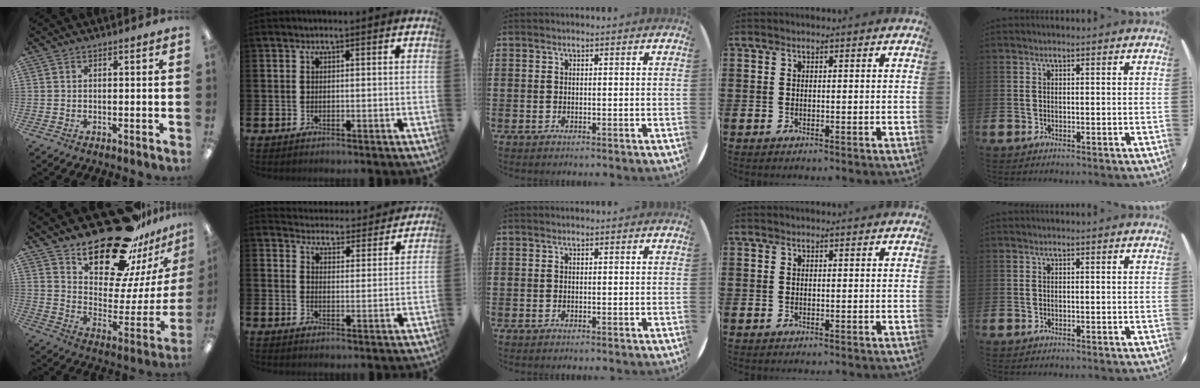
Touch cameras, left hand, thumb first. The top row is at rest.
{"thumb": {"total": 25.1, "force": [18.7, 10.5, 12.9], "torque": [-0.184, -0.129, 0.319]}, "index": {"total": 4.5, "force": [4.5, 0.7, -0.1], "torque": [-0.012, -0.042, 0.074]}}